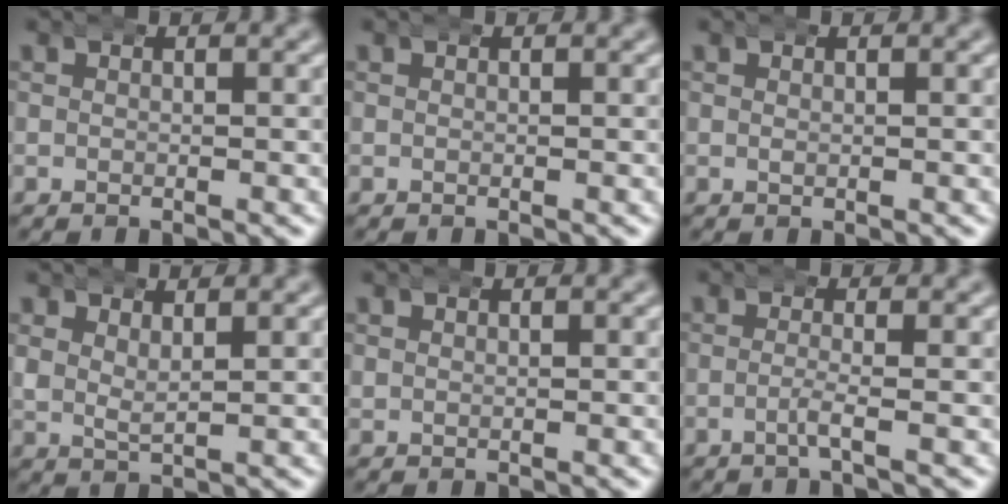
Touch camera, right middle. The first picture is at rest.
{"total": 0.0}
{"total": 0.5, "force": [0.1, 0.2, 0.4], "torque": [-0.007, 0.000, 0.003]}
{"total": 2.9, "force": [1.7, 1.6, 1.7], "torque": [-0.047, -0.006, 0.032]}
{"total": 0.8, "force": [0.6, 0.4, 0.4], "torque": [-0.003, 0.005, 0.009]}
{"total": 1.6, "force": [-0.5, -0.1, 1.5], "torque": [-0.029, 0.001, -0.017]}